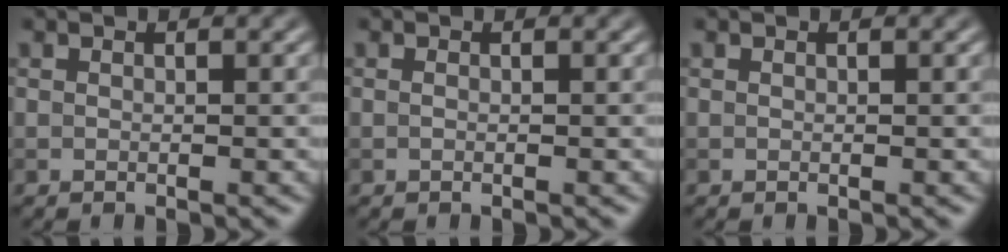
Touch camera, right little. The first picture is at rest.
{"total": 0.0}
{"total": 0.0}